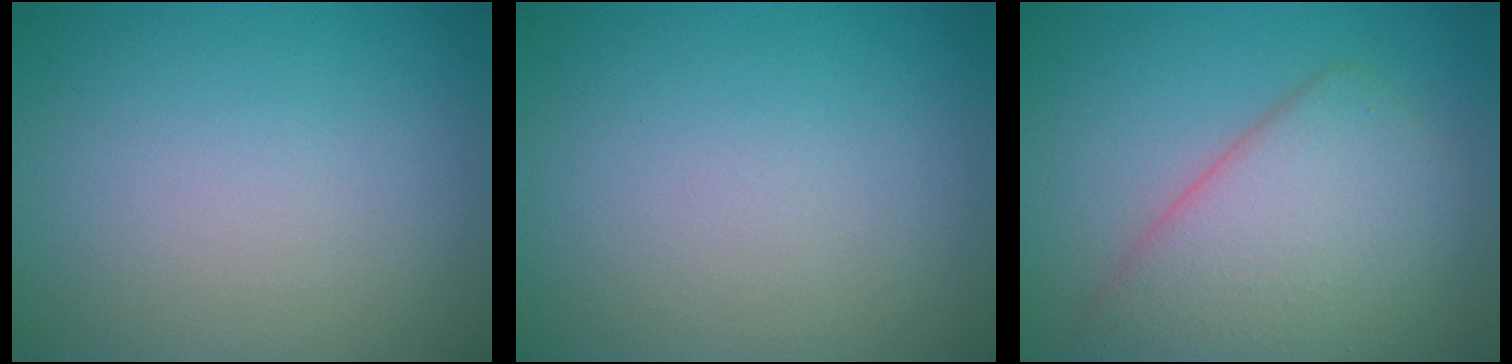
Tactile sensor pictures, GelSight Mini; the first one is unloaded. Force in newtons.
{"total": 0.0}
{"total": 6.7, "press": 6.7, "slide": 0.1}